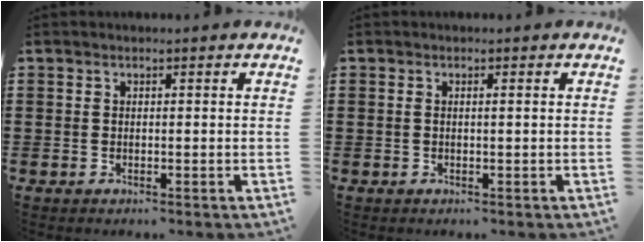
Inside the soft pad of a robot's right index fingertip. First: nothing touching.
{"total": 0.5, "force": [0.0, -0.1, 0.5], "torque": [-0.009, -0.003, 0.002]}